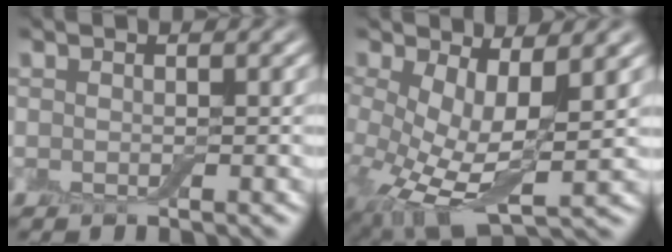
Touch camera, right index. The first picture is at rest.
{"total": 7.7, "force": [0.2, 3.3, 6.9], "torque": [-0.138, -0.015, 0.009]}